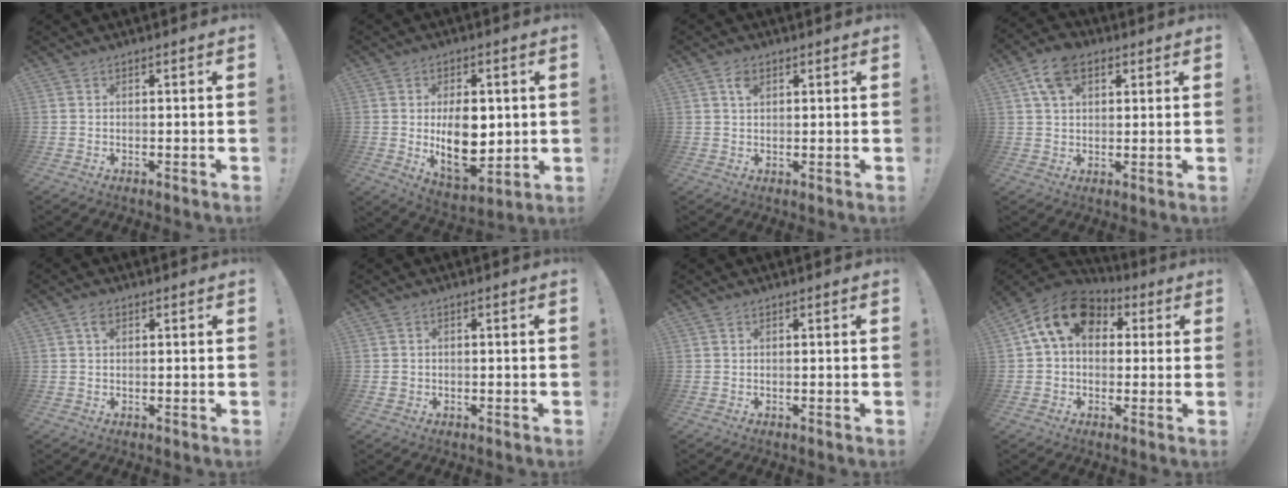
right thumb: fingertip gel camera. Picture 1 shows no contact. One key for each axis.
{"total": 14.3, "fx": 0.9, "fy": 9.1, "fz": 11.0, "tx": -0.164, "ty": -0.023, "tz": 0.020}
{"total": 3.1, "fx": 1.5, "fy": 2.0, "fz": 1.9, "tx": -0.020, "ty": -0.005, "tz": 0.022}
{"total": 9.6, "fx": 4.4, "fy": 6.0, "fz": 6.0, "tx": -0.100, "ty": 0.002, "tz": 0.084}
{"total": 2.3, "fx": 1.0, "fy": 1.5, "fz": 1.3, "tx": -0.014, "ty": -0.002, "tz": 0.015}
{"total": 1.3, "fx": 0.1, "fy": 1.2, "fz": 0.3, "tx": 0.003, "ty": 0.001, "tz": 0.000}
{"total": 0.0}
{"total": 14.5, "fx": 4.8, "fy": 9.9, "fz": 9.4, "tx": -0.163, "ty": 0.002, "tz": 0.090}